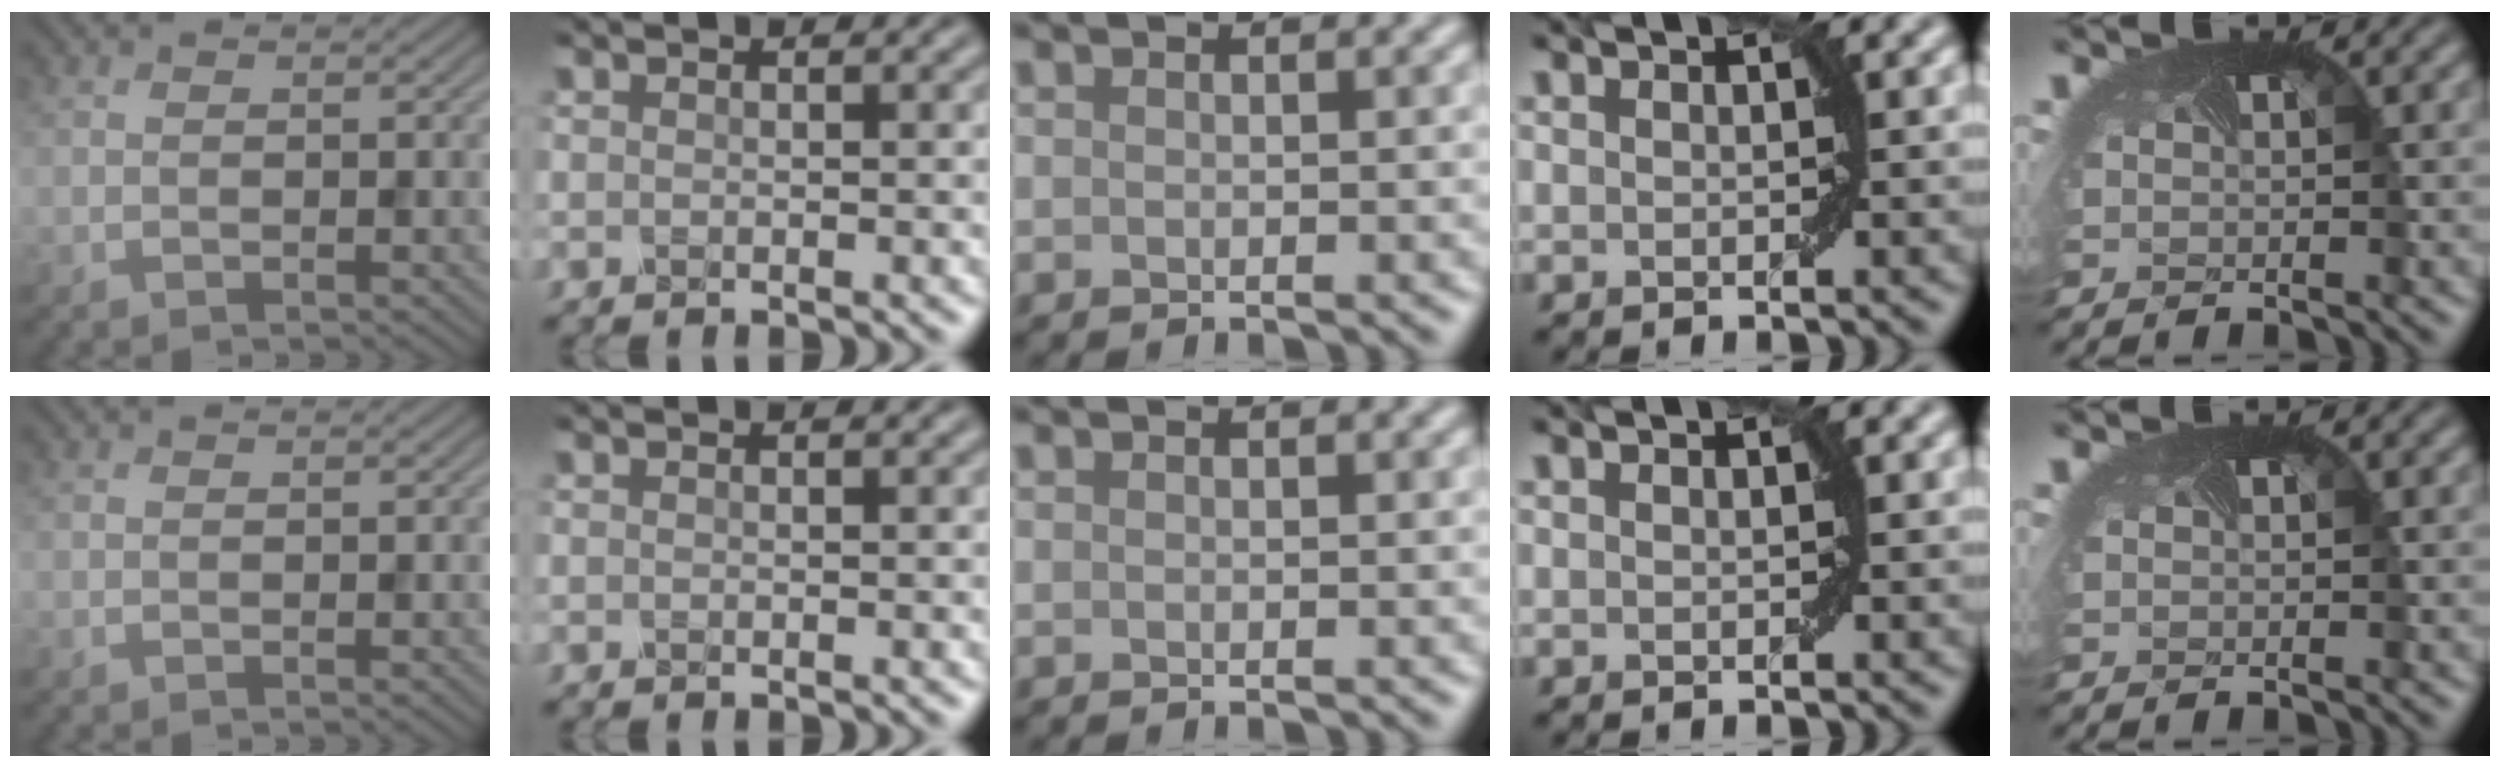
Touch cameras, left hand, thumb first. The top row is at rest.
{}